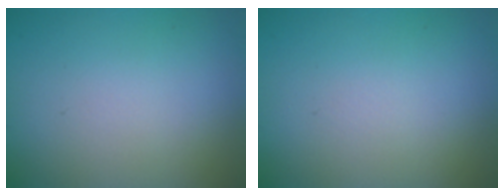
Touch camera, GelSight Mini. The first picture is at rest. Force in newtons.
{"total": 0.0}